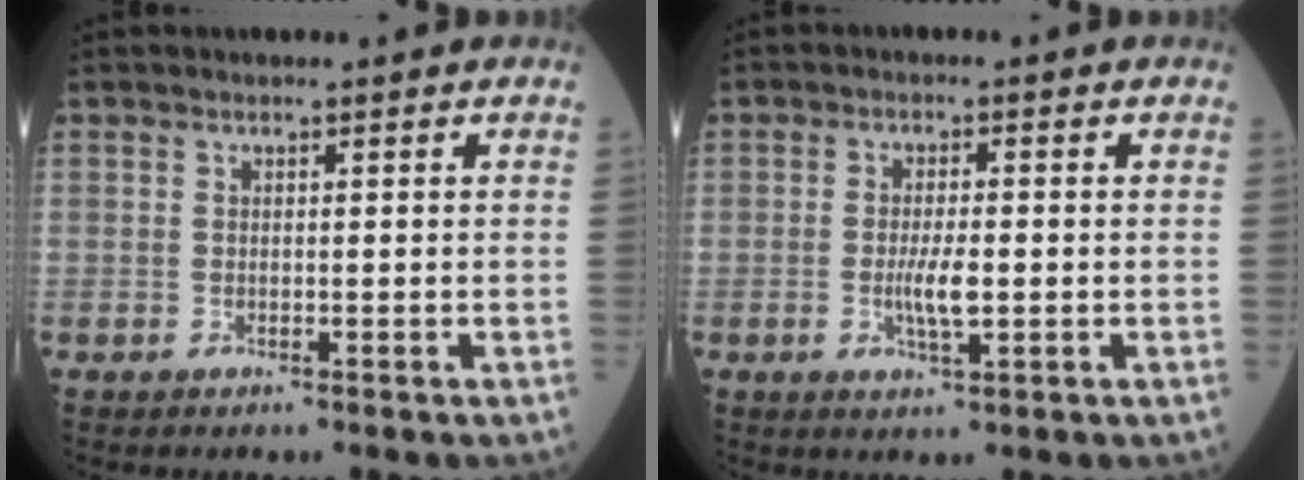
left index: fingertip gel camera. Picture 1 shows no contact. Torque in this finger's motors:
{"motor_torque": [0.97, 0.12, 0.14, 0.05]}